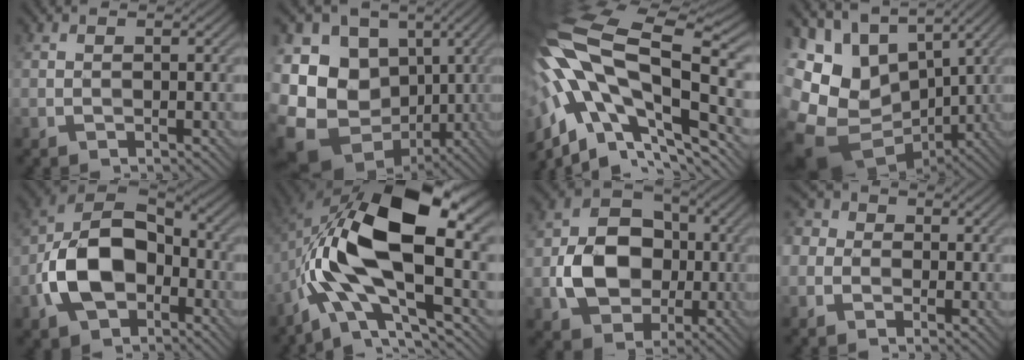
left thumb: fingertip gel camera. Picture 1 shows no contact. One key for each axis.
{"total": 18.1, "fx": -1.9, "fy": 15.2, "fz": 9.6, "tx": -0.241, "ty": -0.009, "tz": -0.024}
{"total": 19.6, "fx": -2.1, "fy": 8.7, "fz": 17.4, "tx": -0.366, "ty": -0.003, "tz": -0.040}
{"total": 16.2, "fx": -0.4, "fy": 12.0, "fz": 10.8, "tx": -0.254, "ty": -0.020, "tz": 0.026}
{"total": 12.6, "fx": -3.9, "fy": 8.2, "fz": 8.8, "tx": -0.188, "ty": -0.009, "tz": -0.085}
{"total": 17.1, "fx": -0.9, "fy": 7.5, "fz": 15.3, "tx": -0.299, "ty": 0.016, "tz": -0.020}
{"total": 9.4, "fx": -1.4, "fy": 7.5, "fz": 5.6, "tx": -0.112, "ty": -0.003, "tz": -0.035}
{"total": 4.3, "fx": -1.3, "fy": 3.8, "fz": 1.7, "tx": -0.046, "ty": 0.004, "tz": -0.044}